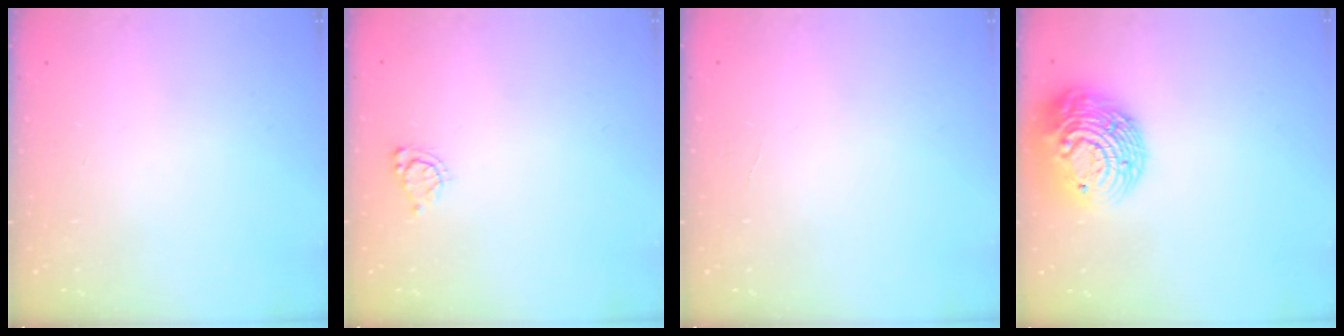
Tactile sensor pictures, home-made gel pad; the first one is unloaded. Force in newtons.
{"total": 4.5, "press": 4.5, "slide": 0.4}
{"total": 1.3, "press": 1.3, "slide": 0.1}
{"total": 16.8, "press": 16.7, "slide": 1.3}